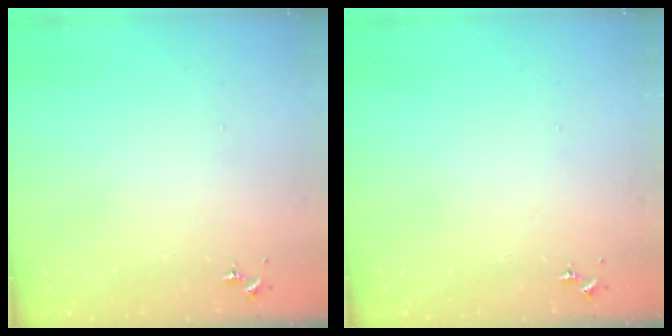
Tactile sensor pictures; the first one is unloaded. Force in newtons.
{"total": 0.0}